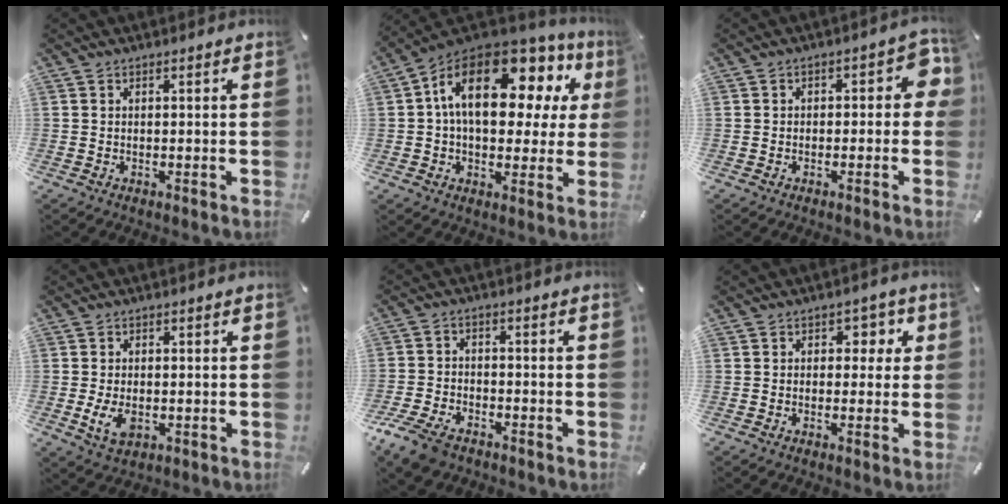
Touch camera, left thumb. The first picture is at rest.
{"total": 20.2, "force": [6.8, 11.3, 15.3], "torque": [-0.259, -0.030, 0.111]}
{"total": 5.8, "force": [-0.2, 3.4, 4.6], "torque": [-0.052, 0.008, -0.010]}
{"total": 5.0, "force": [-1.0, 3.2, 3.7], "torque": [-0.082, -0.008, -0.021]}
{"total": 7.3, "force": [-5.1, 4.1, 3.2], "torque": [-0.081, 0.016, -0.101]}
{"total": 3.9, "force": [0.6, 3.2, 2.2], "torque": [-0.010, -0.004, -0.002]}